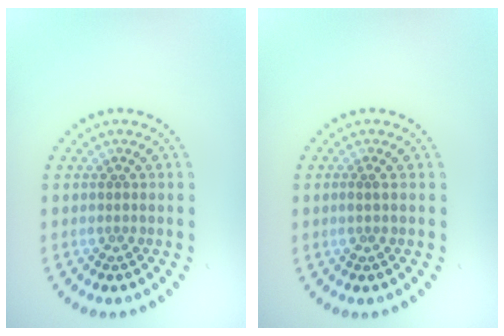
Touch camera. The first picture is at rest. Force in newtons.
{"total": 0.6, "press": 0.3, "slide": 0.5}